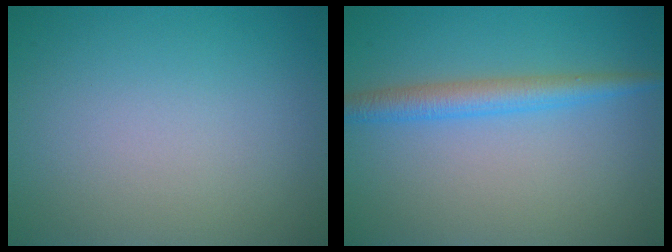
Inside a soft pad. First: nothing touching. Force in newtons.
{"total": 3.0, "press": 3.0, "slide": 0.1}